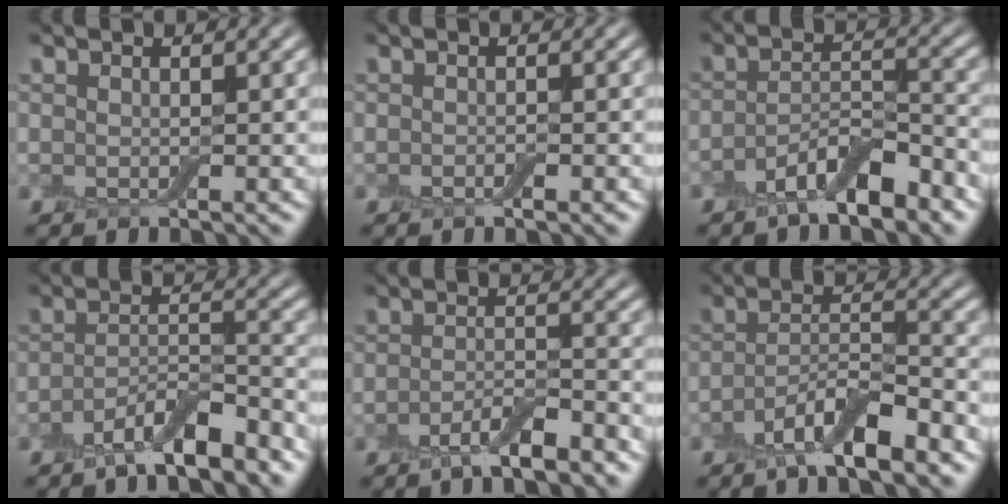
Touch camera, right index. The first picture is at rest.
{"total": 0.7, "force": [-0.4, 0.1, 0.6], "torque": [-0.009, -0.001, -0.006]}
{"total": 5.3, "force": [-3.5, 1.6, 3.6], "torque": [-0.061, -0.001, -0.064]}
{"total": 5.3, "force": [-3.9, 1.3, 3.4], "torque": [-0.057, 0.000, -0.071]}
{"total": 3.7, "force": [-2.5, 0.8, 2.6], "torque": [-0.046, 0.004, -0.051]}
{"total": 6.1, "force": [-3.8, 1.5, 4.5], "torque": [-0.077, -0.002, -0.072]}